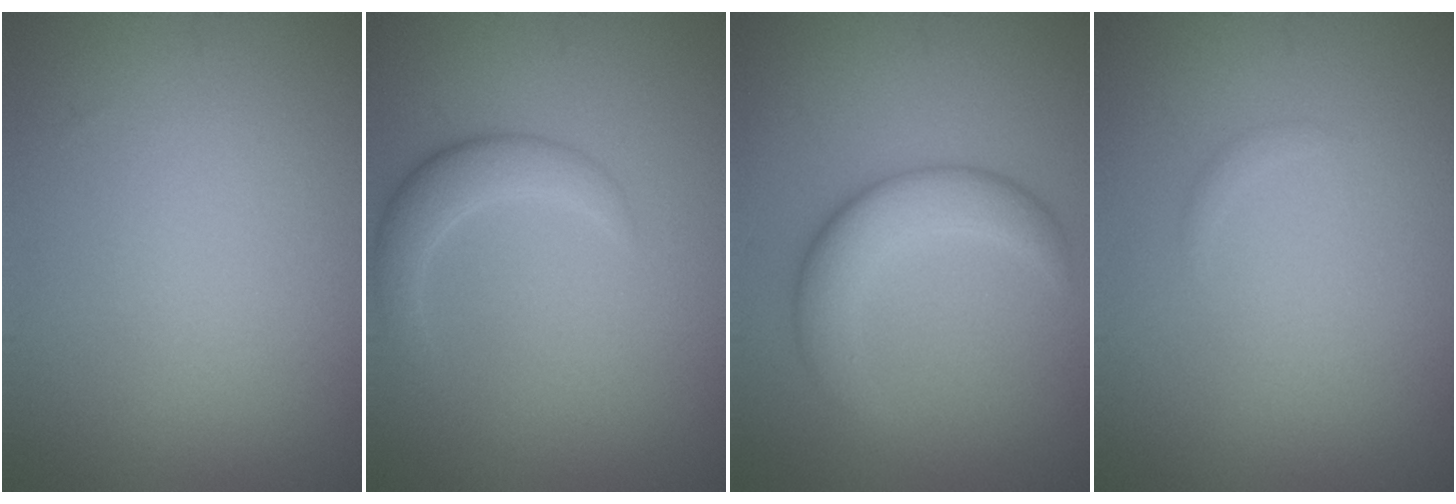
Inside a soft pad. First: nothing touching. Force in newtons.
{"total": 2.5, "press": 2.5, "slide": 0.1}
{"total": 4.5, "press": 4.5, "slide": 0.3}
{"total": 0.5, "press": 0.5, "slide": 0.1}